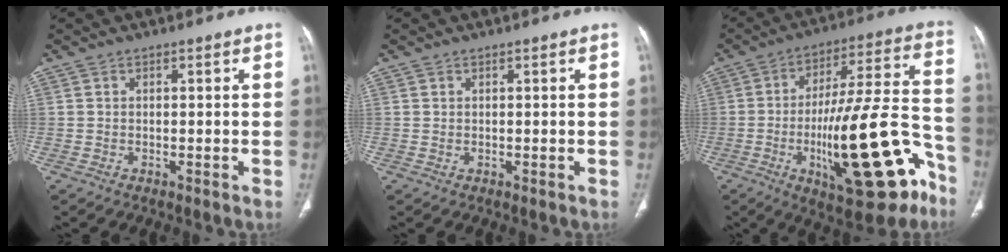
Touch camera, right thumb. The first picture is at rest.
{"total": 0.0}
{"total": 26.0, "force": [-10.4, 7.9, 22.5], "torque": [-0.317, 0.058, -0.146]}